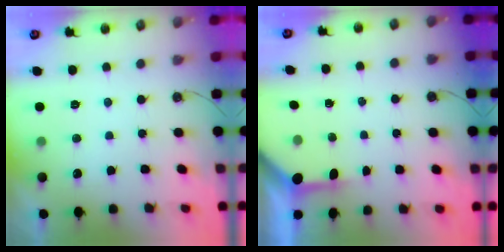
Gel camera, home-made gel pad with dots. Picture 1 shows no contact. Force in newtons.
{"total": 3.6, "press": 3.6, "slide": 0.4}